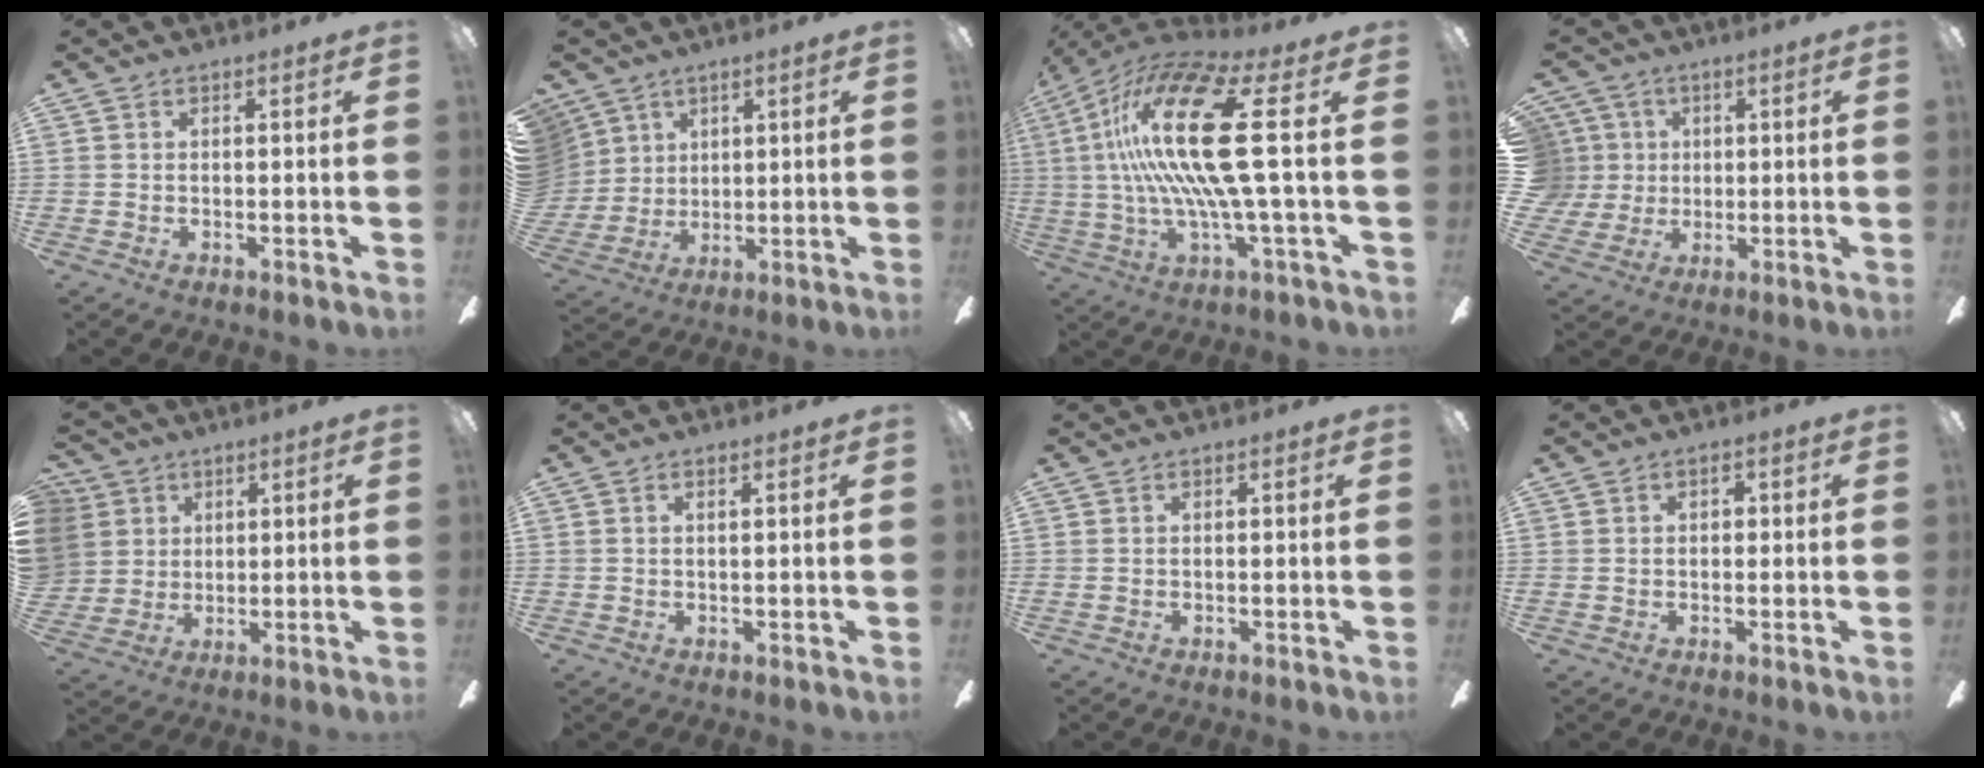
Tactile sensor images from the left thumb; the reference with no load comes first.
{"total": 7.8, "force": [3.9, 6.8, 0.4], "torque": [-0.029, -0.019, 0.083]}
{"total": 21.8, "force": [2.8, 5.3, 21.0], "torque": [-0.442, -0.012, 0.029]}
{"total": 8.4, "force": [1.8, 8.0, 1.5], "torque": [-0.056, 0.003, 0.040]}
{"total": 8.3, "force": [3.0, 7.7, 1.0], "torque": [-0.044, -0.010, 0.063]}
{"total": 0.9, "force": [0.5, 0.3, 0.8], "torque": [-0.017, 0.003, 0.008]}
{"total": 0.0}
{"total": 1.9, "force": [0.3, 1.5, 1.2], "torque": [-0.016, 0.006, 0.000]}